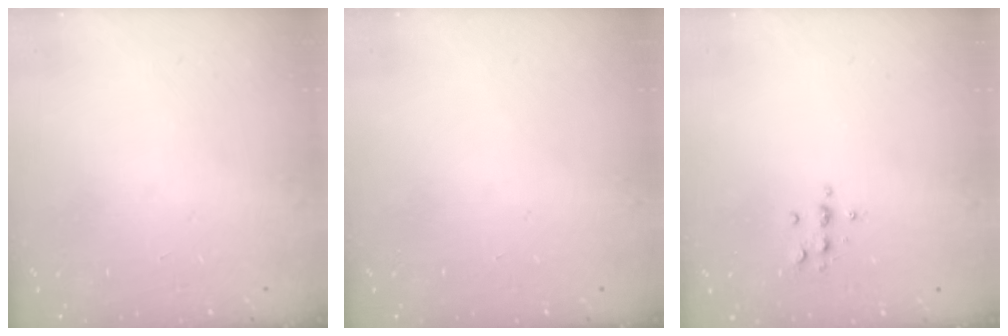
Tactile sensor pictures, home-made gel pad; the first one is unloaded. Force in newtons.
{"total": 0.0}
{"total": 5.4, "press": 5.2, "slide": 1.4}